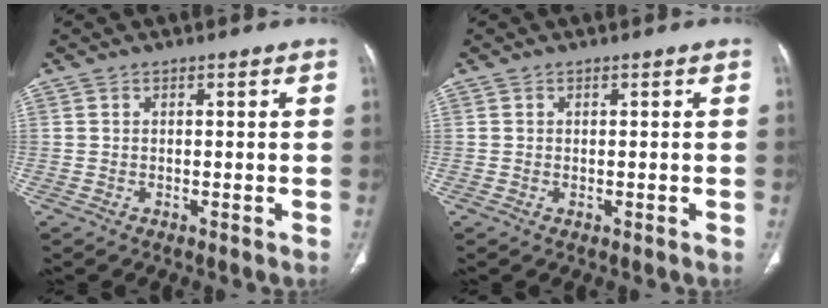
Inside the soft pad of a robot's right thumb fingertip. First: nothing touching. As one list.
[{"total": 0.0}]